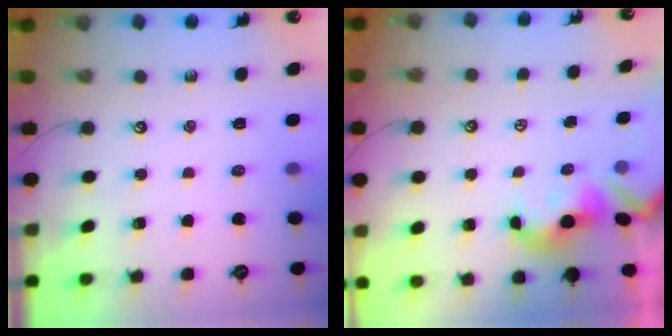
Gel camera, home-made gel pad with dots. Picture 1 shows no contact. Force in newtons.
{"total": 1.5, "press": 1.3, "slide": 0.7}